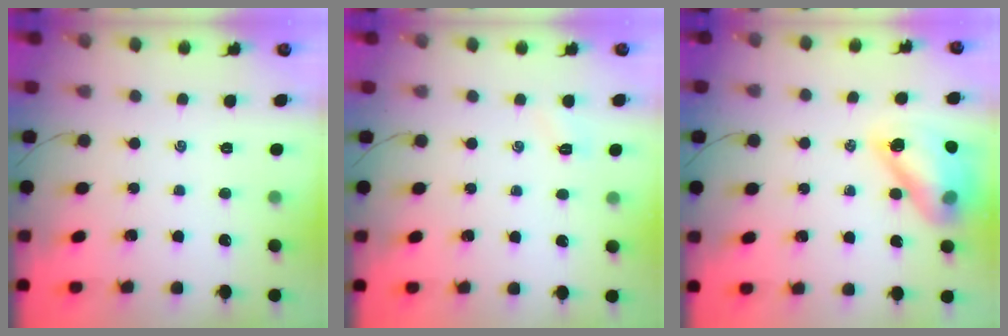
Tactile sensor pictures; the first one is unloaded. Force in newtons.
{"total": 2.9, "press": 2.8, "slide": 0.8}
{"total": 14.4, "press": 13.9, "slide": 4.0}